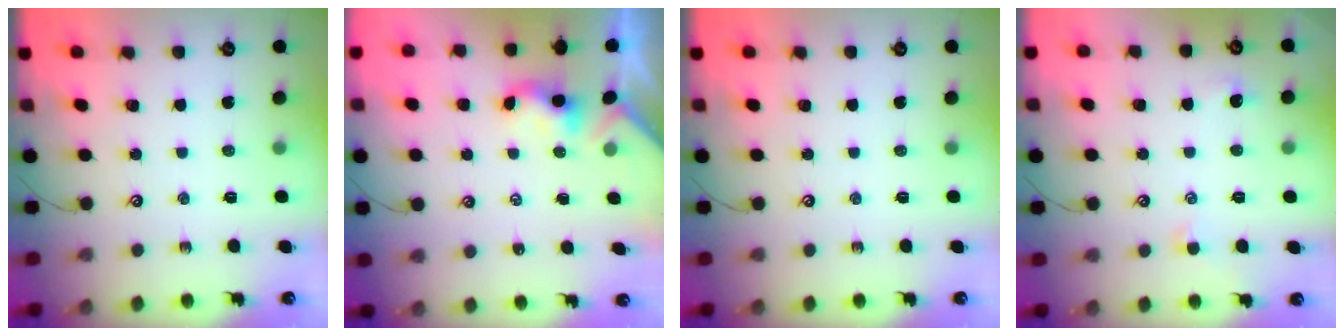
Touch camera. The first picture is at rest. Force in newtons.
{"total": 1.1, "press": 1.0, "slide": 0.3}
{"total": 0.0}
{"total": 0.7, "press": 0.3, "slide": 0.6}